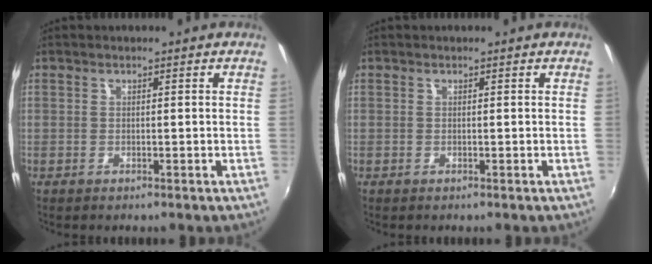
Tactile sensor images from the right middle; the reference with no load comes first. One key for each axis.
{"total": 0.0}